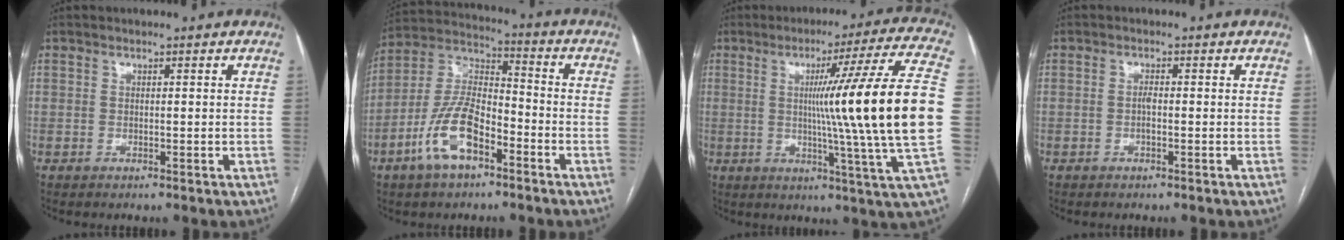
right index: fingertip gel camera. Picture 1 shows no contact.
{"total": 12.4, "force": [-6.0, 5.1, 9.6], "torque": [-0.208, 0.014, -0.113]}
{"total": 21.5, "force": [0.5, -2.9, 21.3], "torque": [-0.273, -0.005, -0.011]}
{"total": 1.2, "force": [-0.3, 0.3, 1.1], "torque": [-0.019, 0.004, -0.004]}